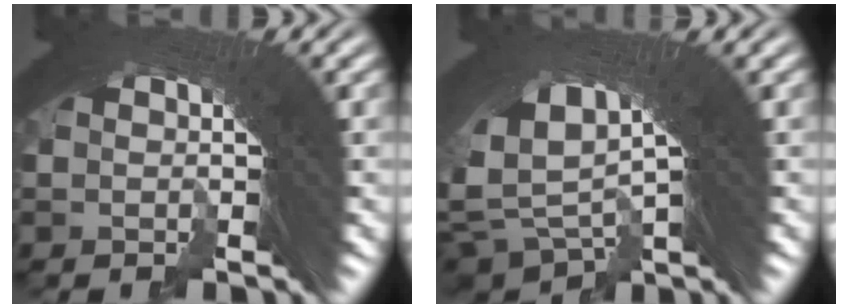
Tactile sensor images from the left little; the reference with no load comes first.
{"total": 10.6, "force": [2.5, 6.9, 7.7], "torque": [-0.154, 0.003, 0.044]}